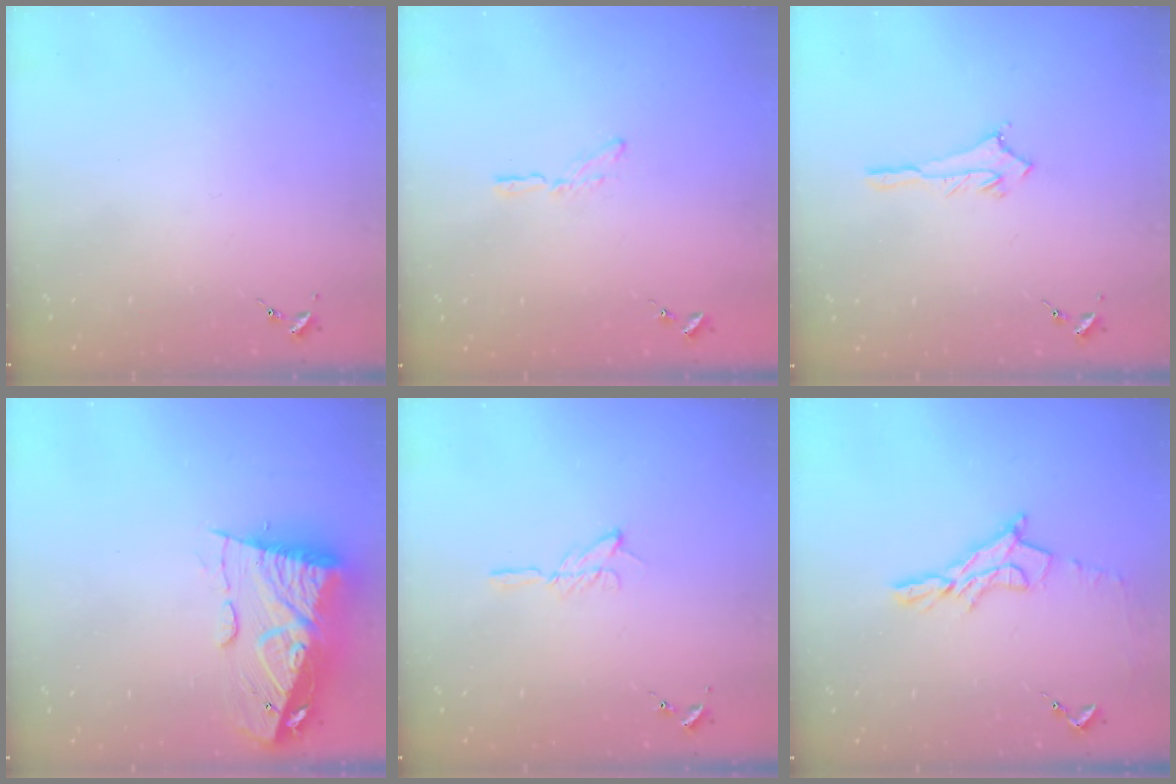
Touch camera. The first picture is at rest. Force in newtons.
{"total": 3.4, "press": 3.3, "slide": 0.4}
{"total": 2.8, "press": 2.8, "slide": 0.4}
{"total": 14.0, "press": 13.9, "slide": 1.3}
{"total": 6.4, "press": 6.4, "slide": 0.7}
{"total": 12.3, "press": 12.3, "slide": 0.9}